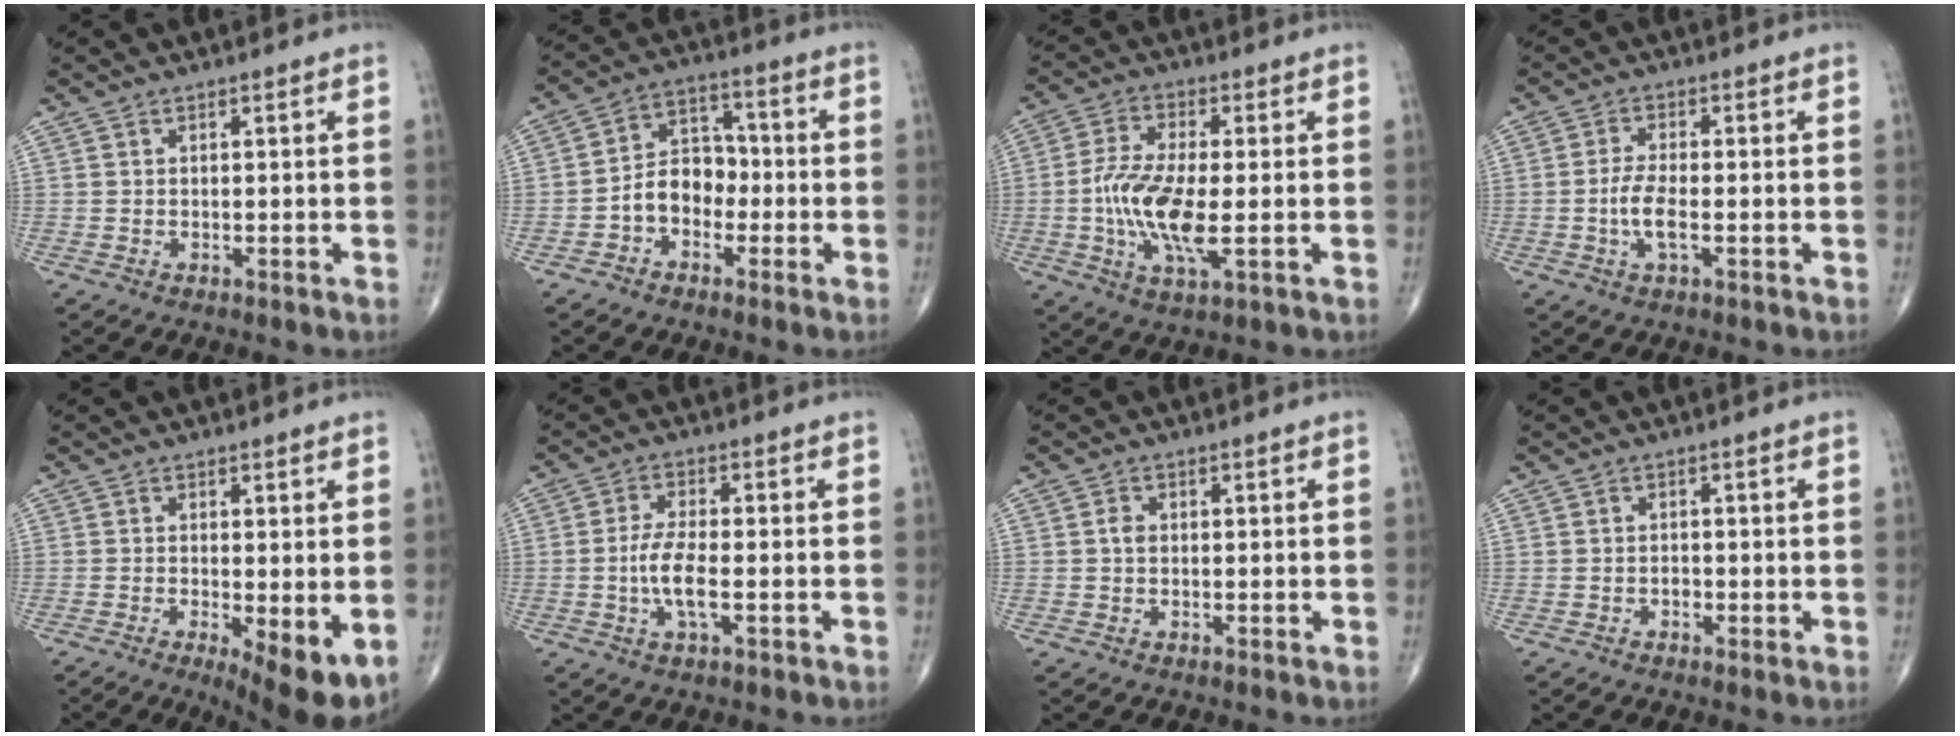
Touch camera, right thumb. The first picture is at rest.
{"total": 8.2, "force": [-2.5, 6.1, 4.9], "torque": [-0.058, 0.040, -0.059]}
{"total": 11.8, "force": [-1.6, 3.9, 11.0], "torque": [-0.234, -0.004, -0.032]}
{"total": 4.8, "force": [-1.2, 1.5, 4.3], "torque": [-0.096, 0.004, -0.025]}
{"total": 8.2, "force": [-2.0, 2.4, 7.6], "torque": [-0.109, -0.024, -0.027]}
{"total": 6.3, "force": [-1.3, 2.0, 5.8], "torque": [-0.125, 0.003, -0.028]}
{"total": 1.4, "force": [0.0, 1.1, 0.9], "torque": [-0.010, 0.003, -0.002]}
{"total": 1.1, "force": [-0.5, 0.7, 0.7], "torque": [-0.007, 0.003, -0.009]}